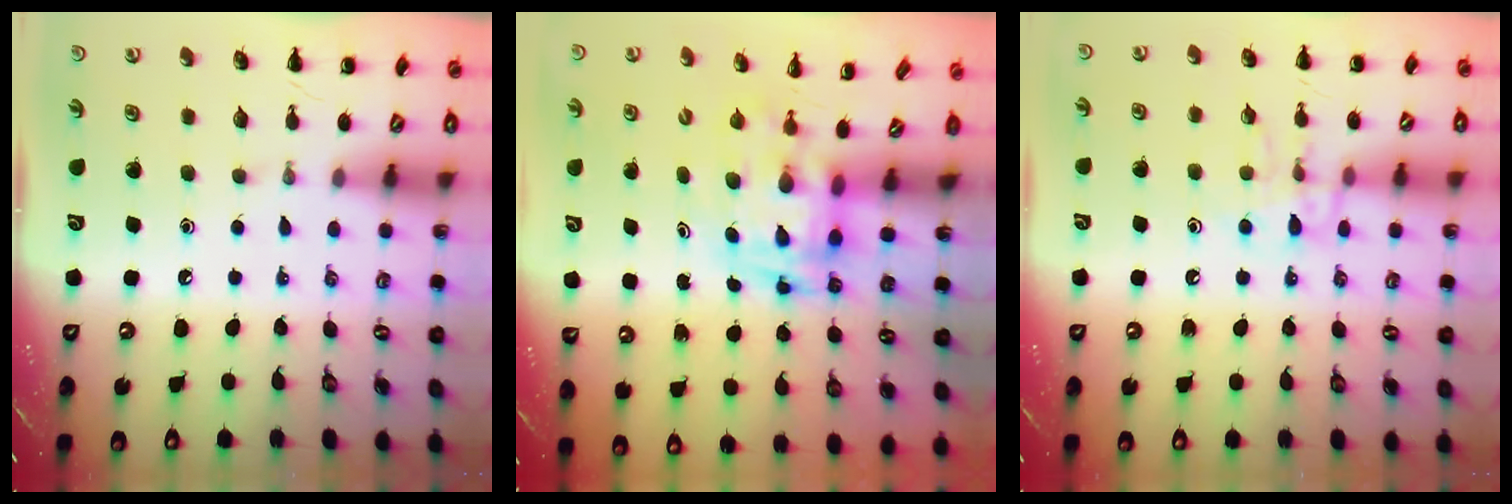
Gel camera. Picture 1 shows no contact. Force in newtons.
{"total": 3.5, "press": 3.4, "slide": 0.7}
{"total": 10.4, "press": 10.3, "slide": 1.0}